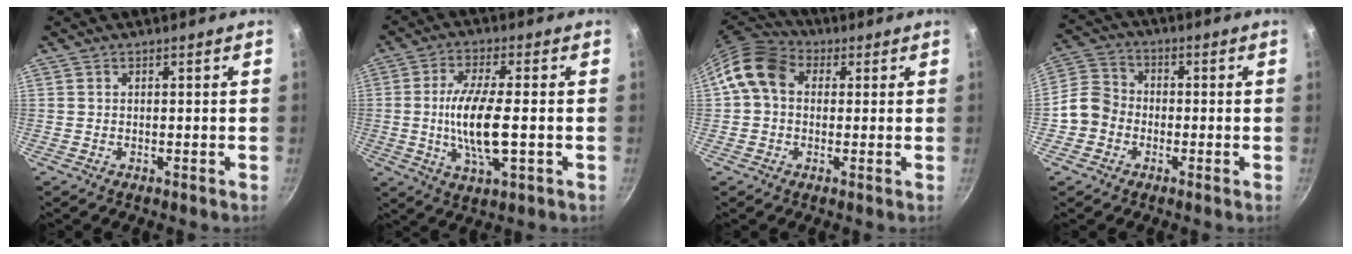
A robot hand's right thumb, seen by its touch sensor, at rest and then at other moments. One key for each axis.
{"total": 11.7, "fx": -1.3, "fy": 3.5, "fz": 11.1, "tx": -0.213, "ty": 0.001, "tz": -0.028}
{"total": 9.6, "fx": 1.6, "fy": 7.5, "fz": 5.7, "tx": -0.085, "ty": 0.021, "tz": 0.007}
{"total": 7.1, "fx": -2.2, "fy": 6.2, "fz": 2.8, "tx": -0.022, "ty": 0.027, "tz": -0.061}